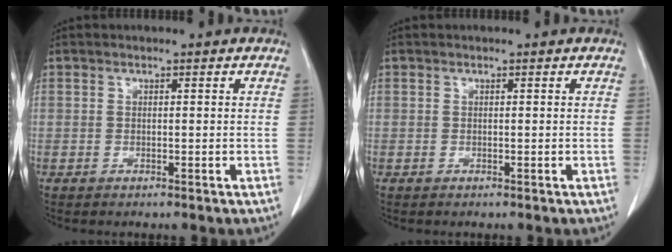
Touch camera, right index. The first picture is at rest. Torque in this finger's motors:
{"motor_torque": [0.00, 0.00, 0.00, 0.00]}